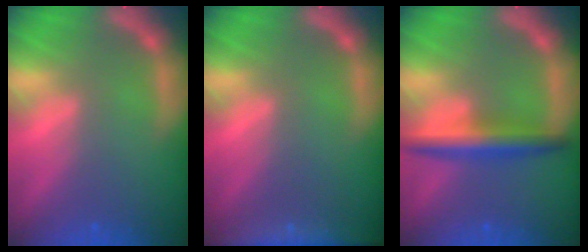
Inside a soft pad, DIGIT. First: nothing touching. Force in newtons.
{"total": 7.0}
{"total": 4.5}